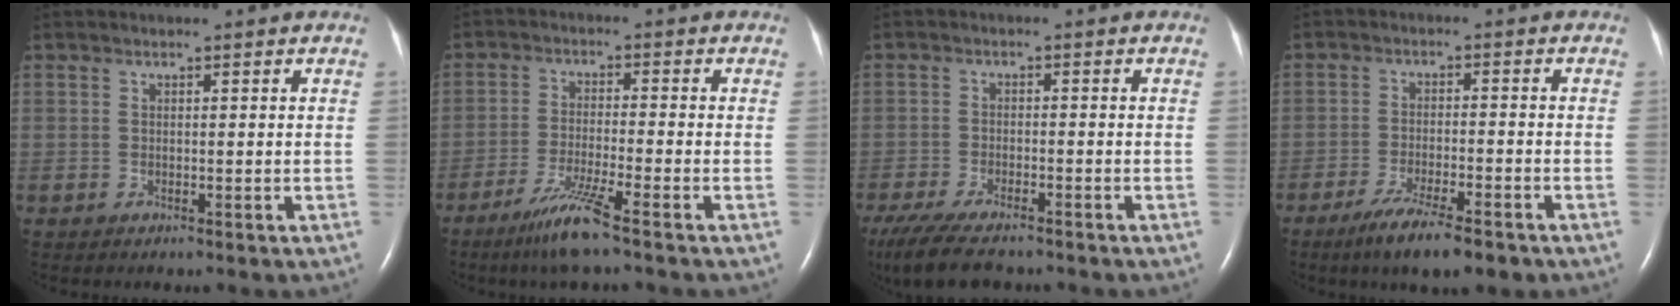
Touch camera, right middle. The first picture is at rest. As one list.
[{"total": 6.7, "force": [-4.6, -0.8, 4.7], "torque": [-0.097, -0.023, -0.093]}, {"total": 11.3, "force": [-9.1, 2.8, 6.1], "torque": [-0.114, -0.021, -0.147]}, {"total": 9.0, "force": [-6.4, 1.3, 6.2], "torque": [-0.102, -0.017, -0.099]}]